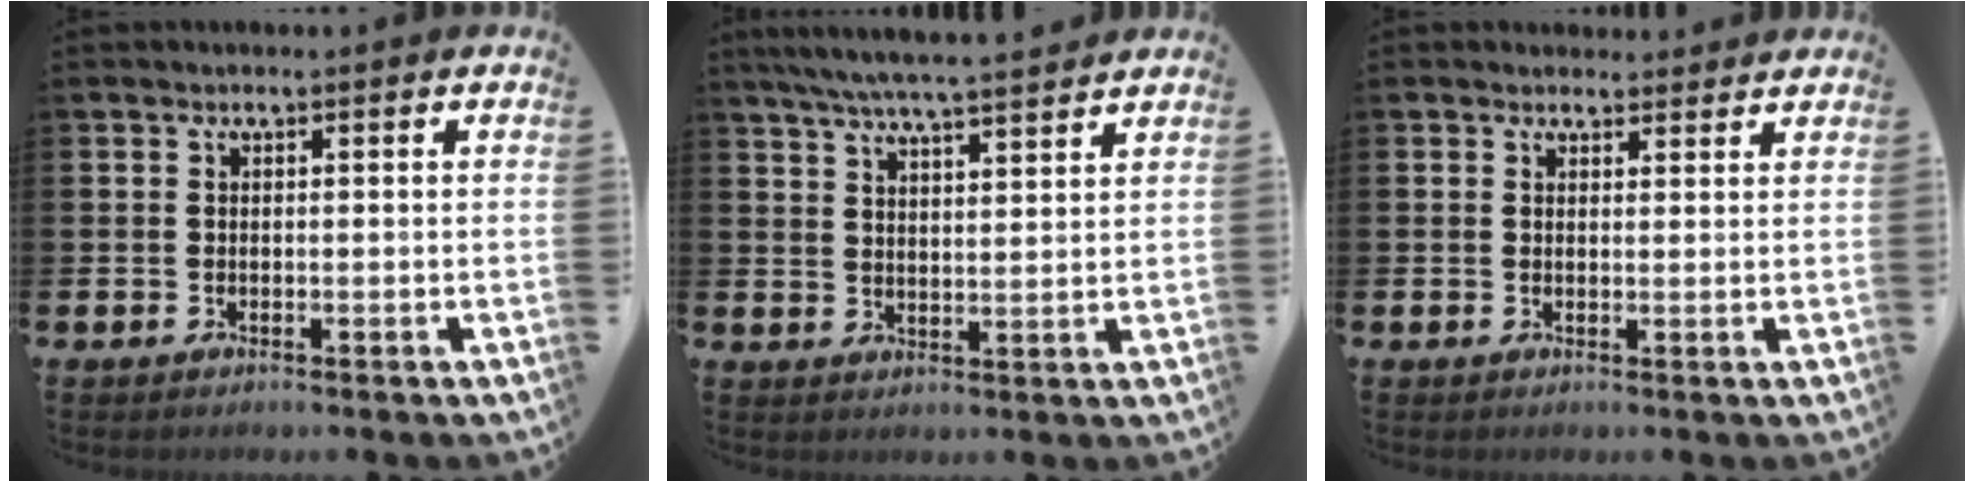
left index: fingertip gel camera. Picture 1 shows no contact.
{"total": 6.4, "force": [6.1, 0.1, 2.0], "torque": [-0.054, -0.029, 0.108]}
{"total": 1.3, "force": [1.2, 0.6, 0.0], "torque": [0.010, 0.000, 0.020]}